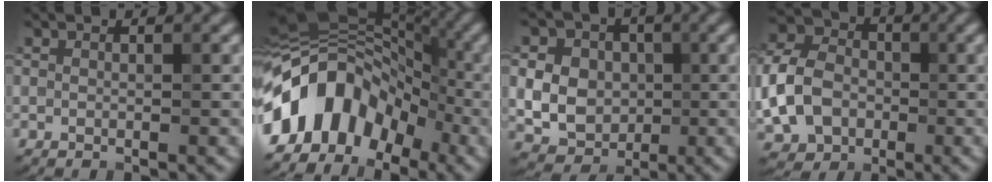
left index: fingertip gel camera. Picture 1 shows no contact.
{"total": 11.7, "force": [-3.8, 8.0, 7.7], "torque": [-0.136, 0.026, -0.083]}
{"total": 10.5, "force": [1.3, 9.1, 5.1], "torque": [-0.107, 0.036, 0.011]}
{"total": 7.5, "force": [-1.6, 5.6, 4.7], "torque": [-0.120, 0.002, -0.040]}